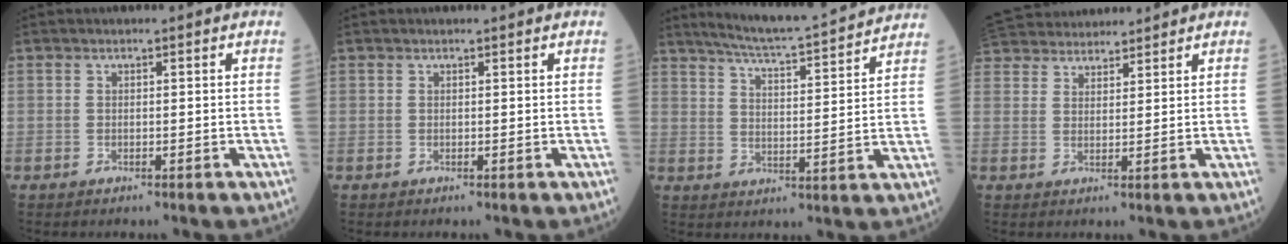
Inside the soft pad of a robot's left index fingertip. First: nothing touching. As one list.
[{"total": 0.8, "force": [0.7, -0.1, 0.3], "torque": [-0.009, 0.005, 0.013]}, {"total": 15.1, "force": [14.0, 0.0, 5.7], "torque": [-0.101, 0.002, 0.197]}, {"total": 11.0, "force": [10.1, 3.1, 2.7], "torque": [-0.060, 0.045, 0.173]}]